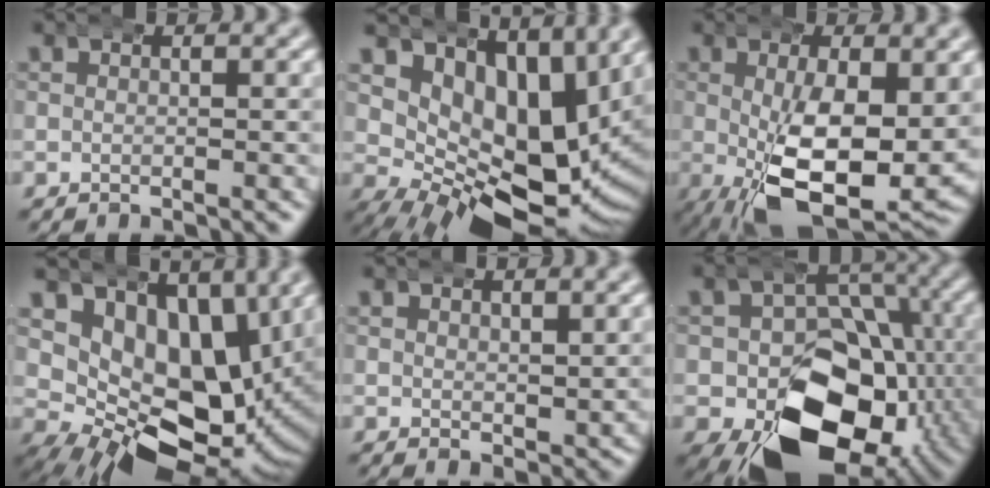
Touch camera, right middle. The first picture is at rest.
{"total": 13.4, "force": [3.0, 7.7, 10.5], "torque": [-0.166, -0.021, 0.058]}
{"total": 10.1, "force": [-1.0, 4.4, 9.0], "torque": [-0.162, -0.038, 0.010]}
{"total": 16.1, "force": [1.6, 11.7, 11.0], "torque": [-0.191, -0.046, 0.036]}
{"total": 1.9, "force": [1.8, 0.3, 0.1], "torque": [0.007, 0.000, 0.033]}
{"total": 16.2, "force": [-4.1, 11.5, 10.6], "torque": [-0.184, -0.065, -0.040]}